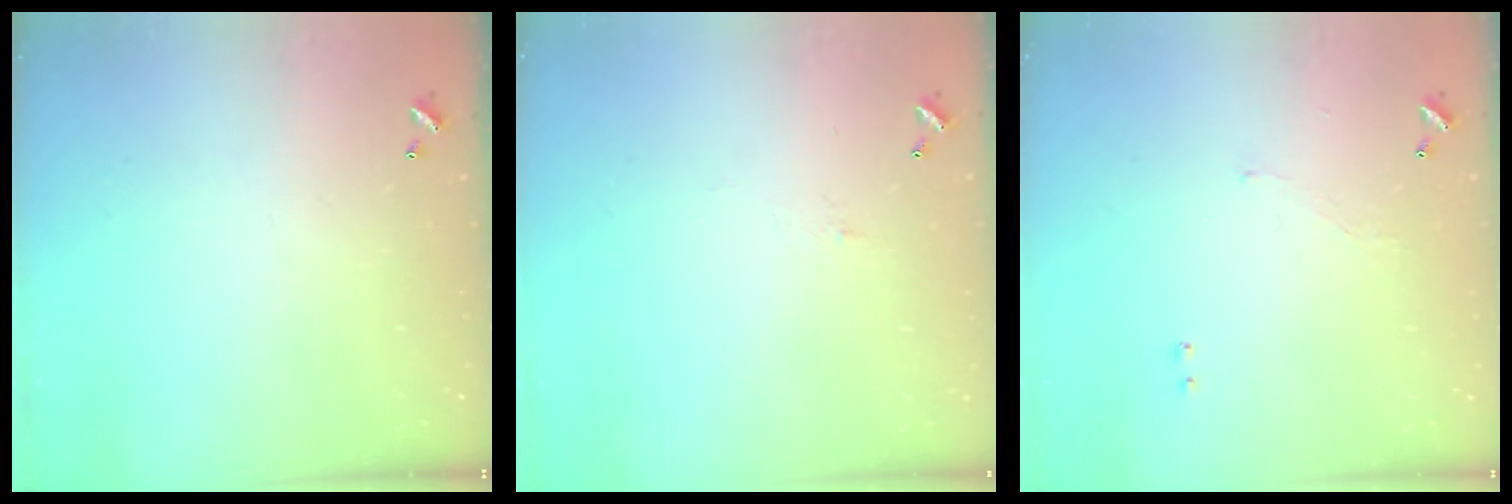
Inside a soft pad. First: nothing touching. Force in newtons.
{"total": 1.5, "press": 1.3, "slide": 0.6}
{"total": 1.3, "press": 1.2, "slide": 0.5}